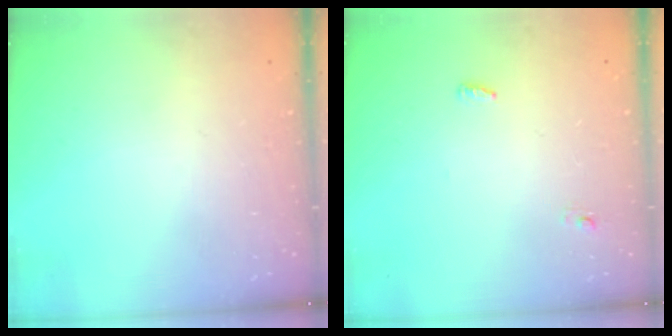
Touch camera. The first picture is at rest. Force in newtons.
{"total": 3.5, "press": 3.4, "slide": 0.9}